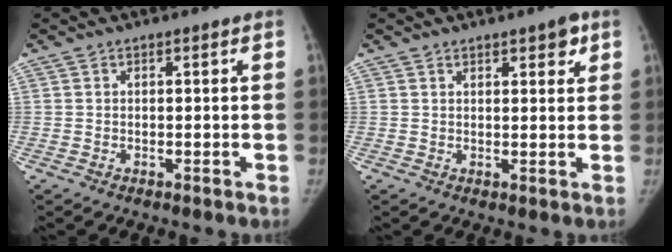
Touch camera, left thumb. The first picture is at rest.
{"total": 3.6, "force": [2.1, 1.4, 2.6], "torque": [-0.017, -0.010, 0.028]}